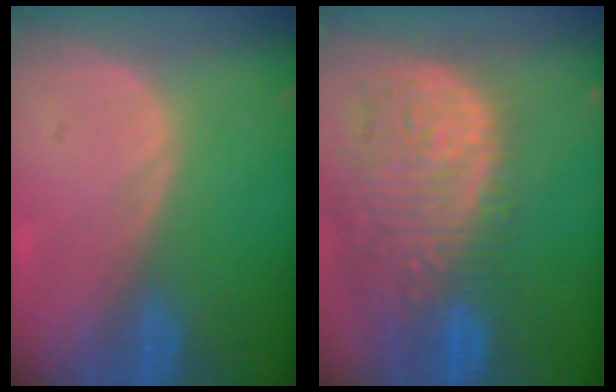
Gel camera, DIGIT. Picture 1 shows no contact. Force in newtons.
{"total": 14.3, "press": 11.7, "slide": 8.2}